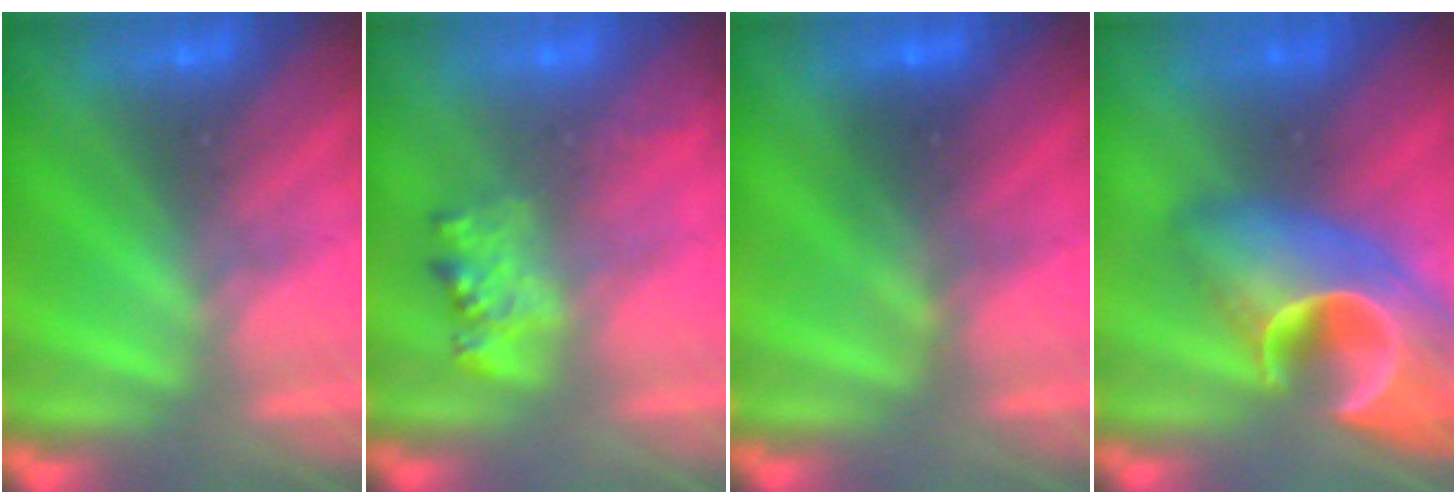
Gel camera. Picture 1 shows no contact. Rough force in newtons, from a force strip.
{"total": 2.2}
{"total": 2.7}
{"total": 7.9}